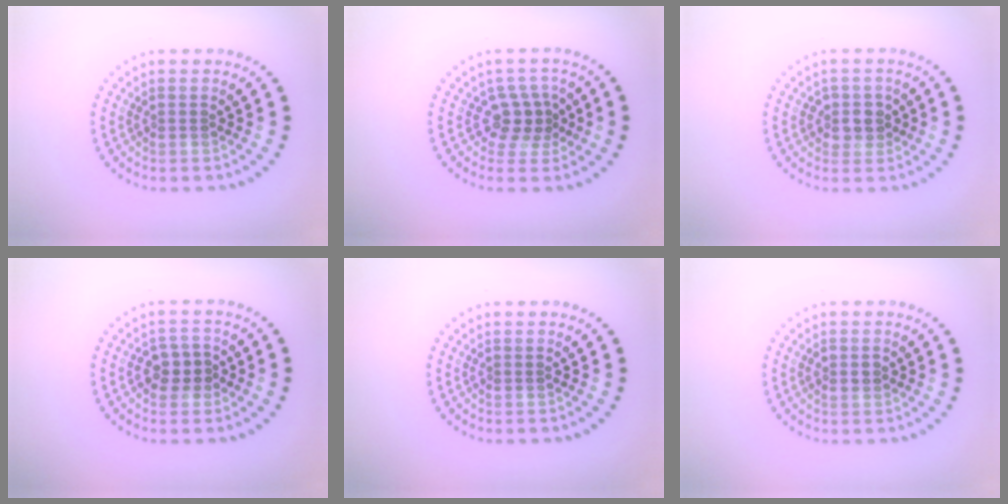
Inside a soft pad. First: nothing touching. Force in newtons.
{"total": 2.6, "press": 2.1, "slide": 1.6}
{"total": 2.2, "press": 1.9, "slide": 1.0}
{"total": 2.4, "press": 2.3, "slide": 0.7}
{"total": 0.0}
{"total": 1.5, "press": 1.5, "slide": 0.2}